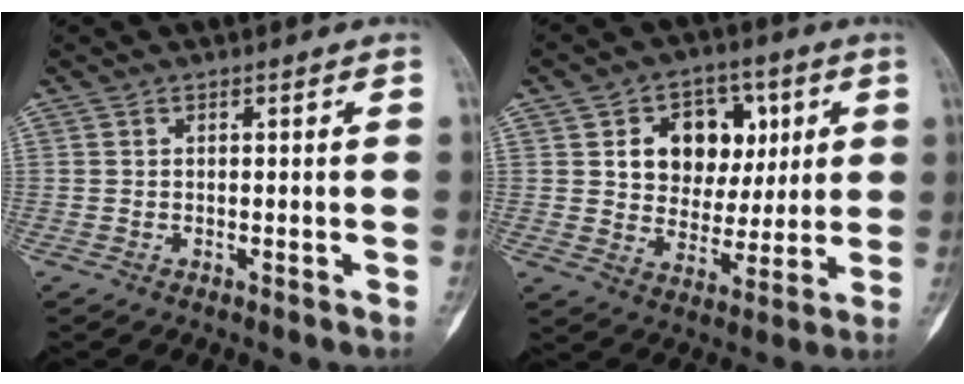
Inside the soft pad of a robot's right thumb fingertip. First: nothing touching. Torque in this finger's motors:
{"motor_torque": [0.42, 0.40, 0.20, -0.07, 0.19]}